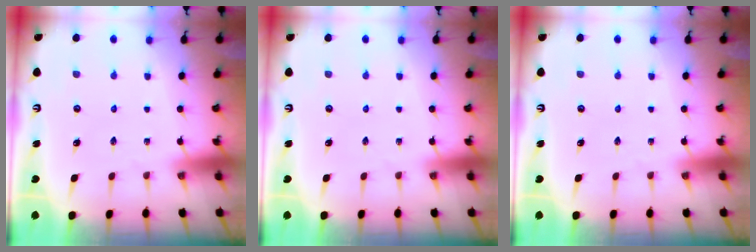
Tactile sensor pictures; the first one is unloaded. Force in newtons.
{"total": 0.0}
{"total": 0.0}